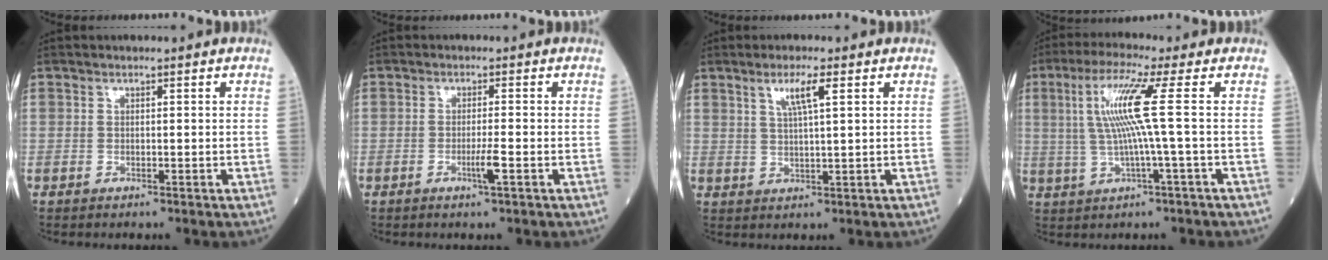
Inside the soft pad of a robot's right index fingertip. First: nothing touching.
{"total": 2.6, "force": [-1.0, -0.3, 2.4], "torque": [-0.046, -0.005, -0.019]}
{"total": 4.3, "force": [2.1, 0.0, 3.8], "torque": [-0.072, 0.002, 0.039]}
{"total": 8.6, "force": [1.2, -1.4, 8.4], "torque": [-0.172, 0.011, 0.027]}